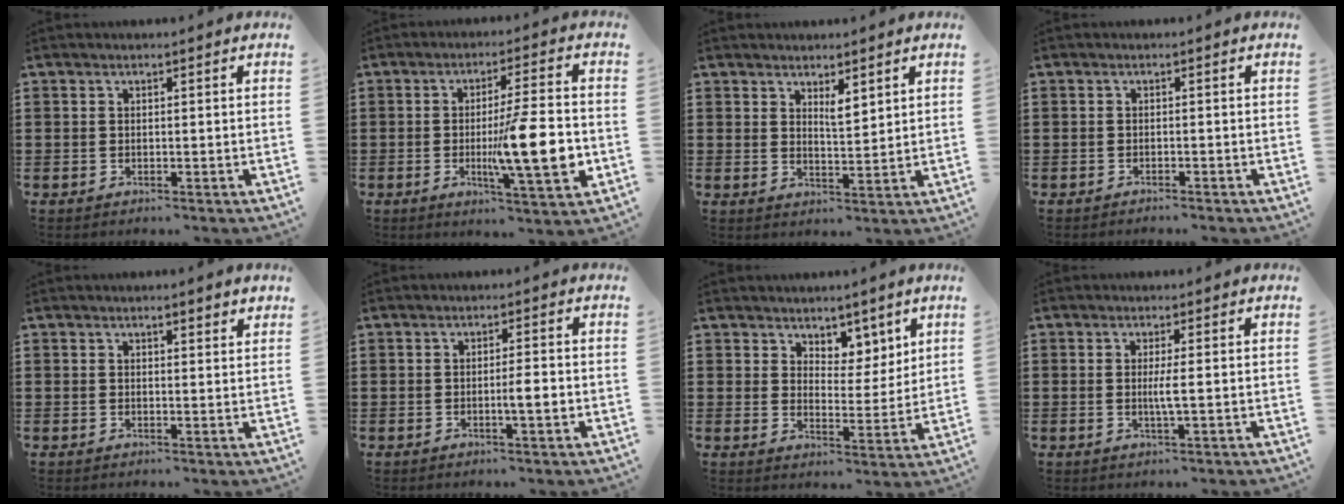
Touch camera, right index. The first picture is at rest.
{"total": 13.3, "force": [-2.2, 2.3, 13.0], "torque": [-0.200, -0.020, -0.040]}
{"total": 2.8, "force": [2.4, 0.6, 1.3], "torque": [-0.021, -0.004, 0.042]}
{"total": 0.8, "force": [-0.8, -0.1, 0.1], "torque": [-0.004, -0.003, -0.017]}
{"total": 1.2, "force": [1.1, 0.2, 0.5], "torque": [-0.012, 0.001, 0.020]}
{"total": 3.0, "force": [-0.7, 0.2, 2.9], "torque": [-0.048, -0.006, -0.013]}
{"total": 5.2, "force": [4.1, 3.2, 0.1], "torque": [-0.011, -0.015, 0.073]}
{"total": 2.6, "force": [-0.1, -0.1, 2.6], "torque": [-0.049, -0.008, -0.003]}